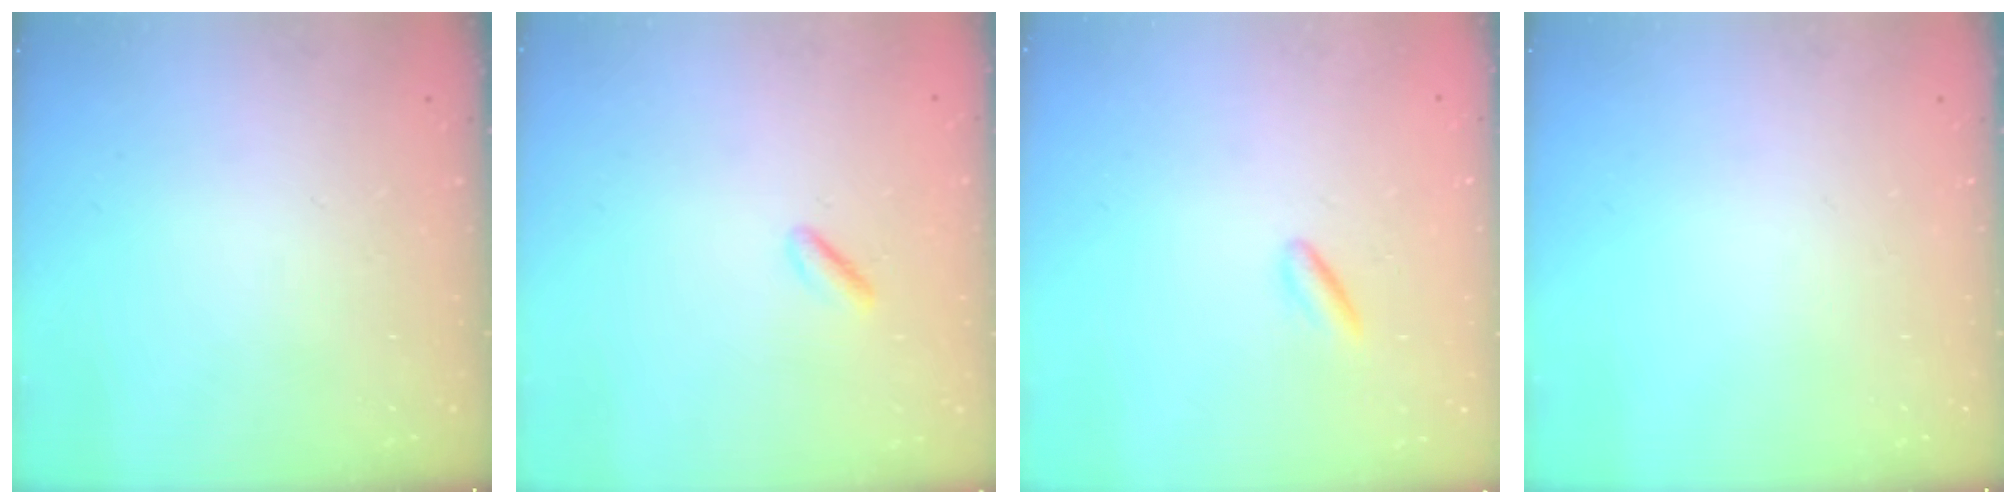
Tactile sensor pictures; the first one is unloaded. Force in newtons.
{"total": 1.4, "press": 1.2, "slide": 0.8}
{"total": 1.7, "press": 1.5, "slide": 0.7}
{"total": 0.0}